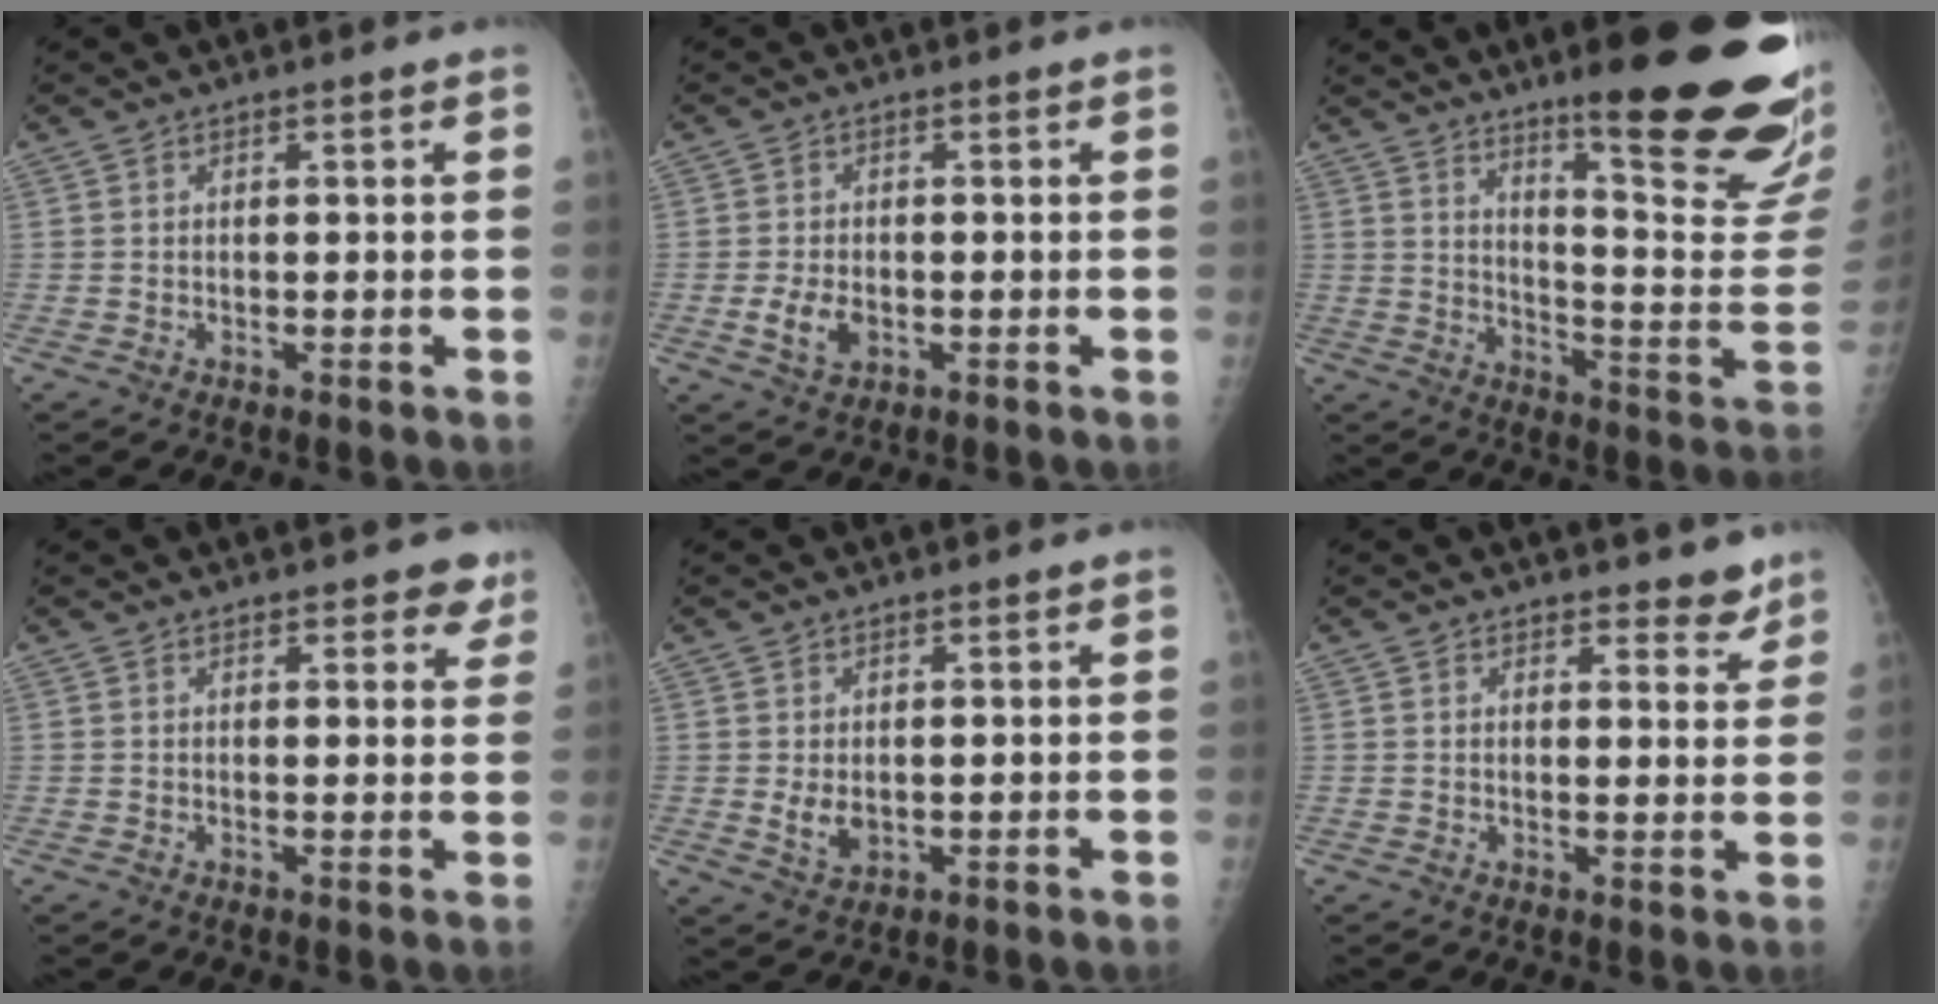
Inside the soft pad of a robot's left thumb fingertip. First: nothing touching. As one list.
[{"total": 4.4, "force": [-1.1, 2.9, 3.1], "torque": [-0.058, -0.002, -0.017]}, {"total": 25.8, "force": [16.8, 3.9, 19.1], "torque": [-0.222, -0.111, 0.239]}, {"total": 4.2, "force": [3.2, 2.1, 1.8], "torque": [0.015, -0.014, 0.033]}, {"total": 3.3, "force": [0.2, 2.3, 2.4], "torque": [-0.036, -0.009, 0.011]}, {"total": 3.9, "force": [3.3, 1.8, 1.1], "torque": [0.013, -0.024, 0.039]}]